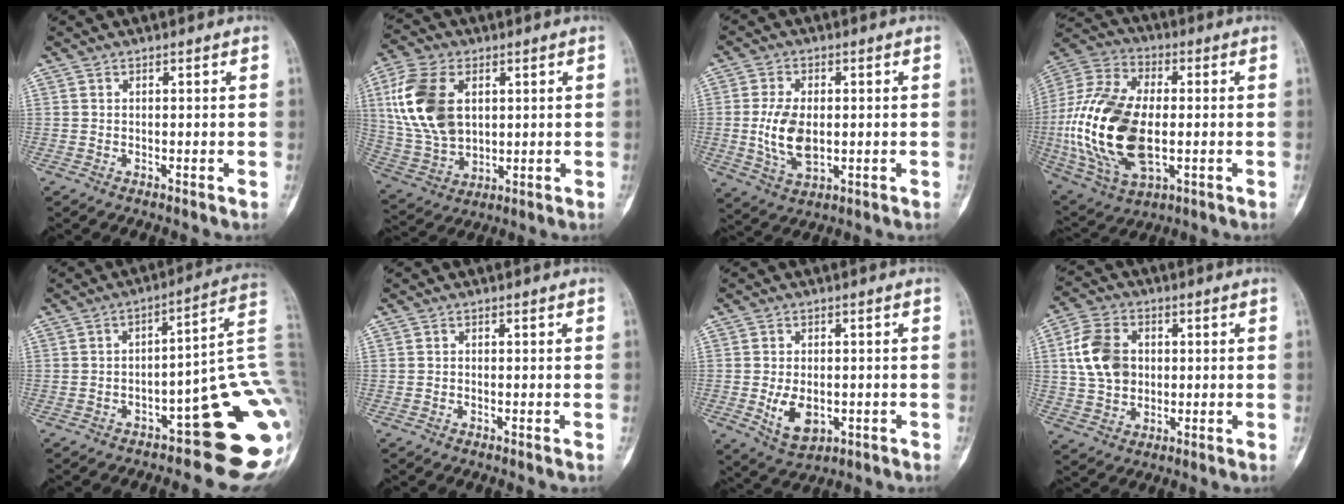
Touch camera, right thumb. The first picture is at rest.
{"total": 15.9, "force": [3.8, 10.2, 11.6], "torque": [-0.234, -0.005, 0.083]}
{"total": 9.1, "force": [-0.4, 5.3, 7.4], "torque": [-0.141, -0.006, -0.001]}
{"total": 23.9, "force": [-2.0, 13.2, 19.8], "torque": [-0.418, 0.001, -0.025]}
{"total": 18.5, "force": [-6.9, 6.2, 16.0], "torque": [-0.126, 0.072, -0.084]}
{"total": 0.0}
{"total": 7.2, "force": [-1.5, 4.6, 5.3], "torque": [-0.077, -0.004, -0.013]}
{"total": 10.5, "force": [1.5, 7.9, 6.8], "torque": [-0.116, 0.006, 0.028]}